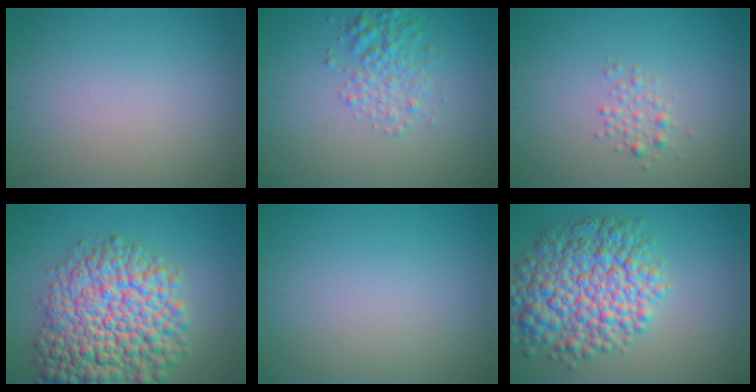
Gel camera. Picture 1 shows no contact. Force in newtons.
{"total": 2.9, "press": 2.9, "slide": 0.1}
{"total": 1.4, "press": 1.4, "slide": 0.1}
{"total": 11.9, "press": 11.9, "slide": 0.4}
{"total": 0.0}
{"total": 9.1, "press": 9.1, "slide": 0.3}